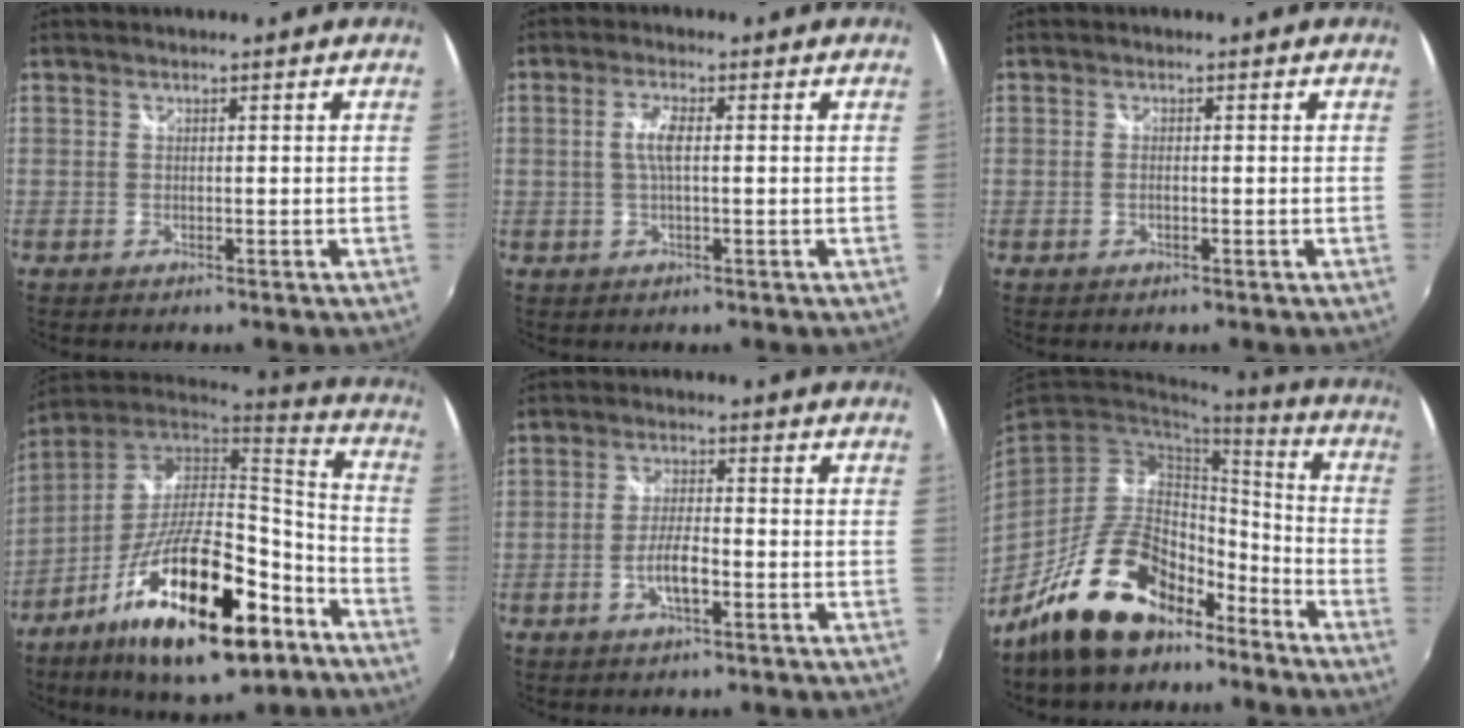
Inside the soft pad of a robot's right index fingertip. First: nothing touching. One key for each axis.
{"total": 3.4, "fx": 0.2, "fy": 0.6, "fz": 3.3, "tx": -0.067, "ty": 0.006, "tz": 0.006}
{"total": 0.7, "fx": -0.3, "fy": 0.3, "fz": 0.6, "tx": -0.015, "ty": 0.001, "tz": -0.005}
{"total": 27.0, "fx": -14.2, "fy": 9.7, "fz": 20.8, "tx": -0.361, "ty": -0.019, "tz": -0.229}
{"total": 4.9, "fx": -2.1, "fy": 1.2, "fz": 4.3, "tx": -0.088, "ty": 0.002, "tz": -0.036}
{"total": 19.0, "fx": -13.7, "fy": 9.2, "fz": 9.4, "tx": -0.179, "ty": 0.033, "tz": -0.214}